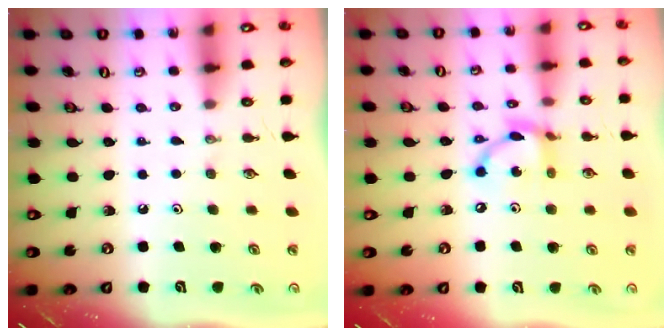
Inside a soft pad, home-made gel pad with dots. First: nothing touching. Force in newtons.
{"total": 11.0, "press": 11.0, "slide": 0.7}